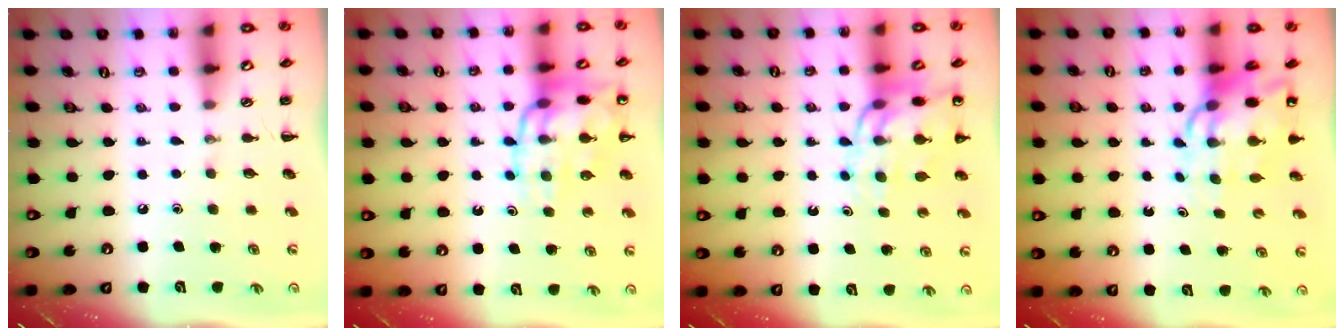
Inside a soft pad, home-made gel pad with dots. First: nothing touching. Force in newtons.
{"total": 15.2, "press": 15.1, "slide": 1.8}
{"total": 13.5, "press": 13.1, "slide": 3.0}
{"total": 11.1, "press": 10.6, "slide": 3.0}